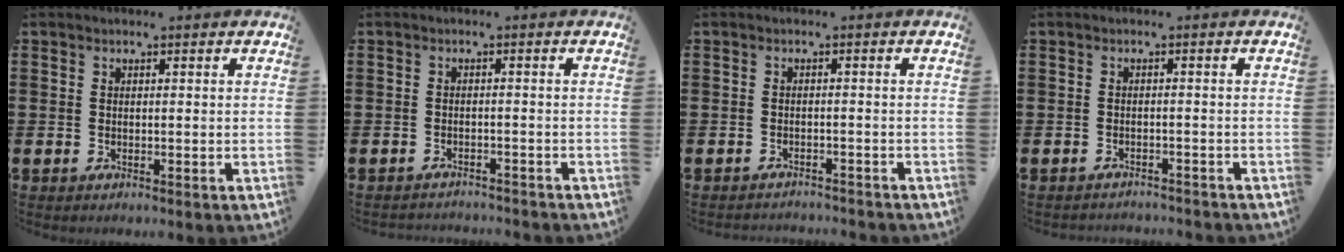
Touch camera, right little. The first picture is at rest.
{"total": 1.3, "force": [-1.3, 0.0, -0.1], "torque": [-0.003, 0.003, -0.027]}
{"total": 1.2, "force": [-1.2, 0.0, -0.1], "torque": [-0.002, 0.003, -0.026]}
{"total": 1.2, "force": [-1.1, 0.0, -0.1], "torque": [-0.002, 0.003, -0.024]}